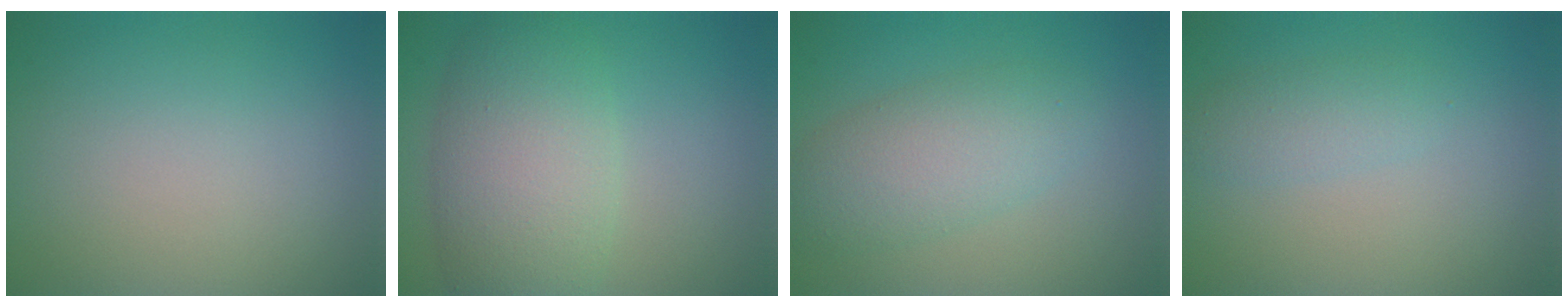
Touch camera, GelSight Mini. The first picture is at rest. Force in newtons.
{"total": 7.5, "press": 7.5, "slide": 0.4}
{"total": 4.6, "press": 4.5, "slide": 0.3}
{"total": 1.8, "press": 1.8, "slide": 0.0}